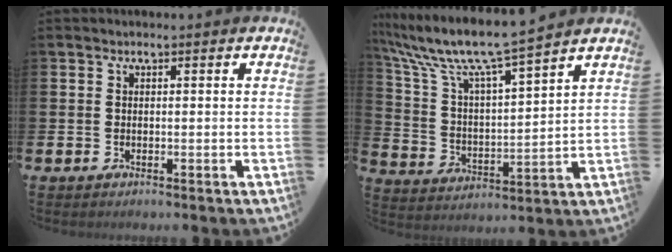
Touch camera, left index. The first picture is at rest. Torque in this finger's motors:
{"motor_torque": [0.93, -0.84, 0.85, 0.21]}